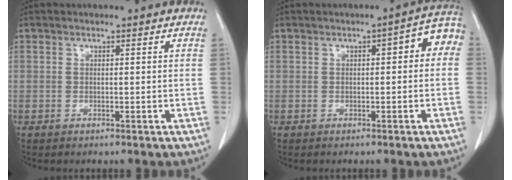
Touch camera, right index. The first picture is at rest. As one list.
[{"total": 5.1, "force": [0.8, 1.8, 4.8], "torque": [-0.052, 0.029, 0.003]}]